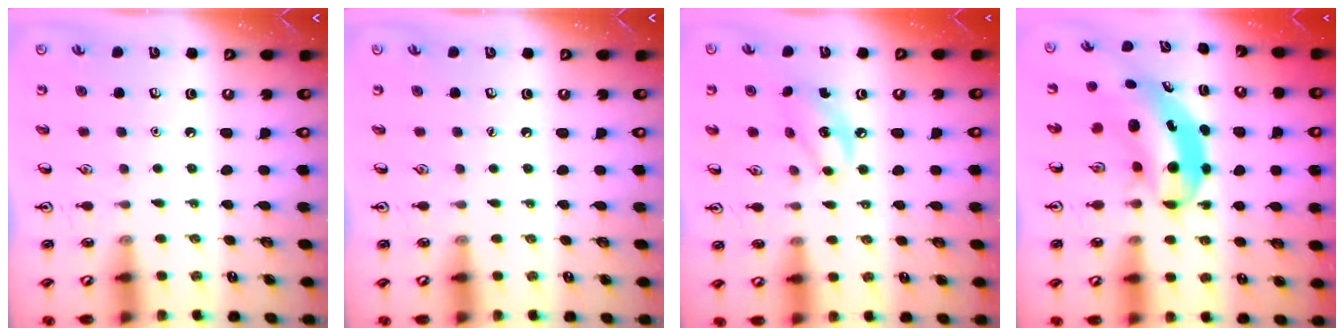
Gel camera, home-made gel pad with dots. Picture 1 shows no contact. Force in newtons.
{"total": 0.0}
{"total": 7.0, "press": 6.9, "slide": 1.3}
{"total": 7.0, "press": 6.7, "slide": 1.8}